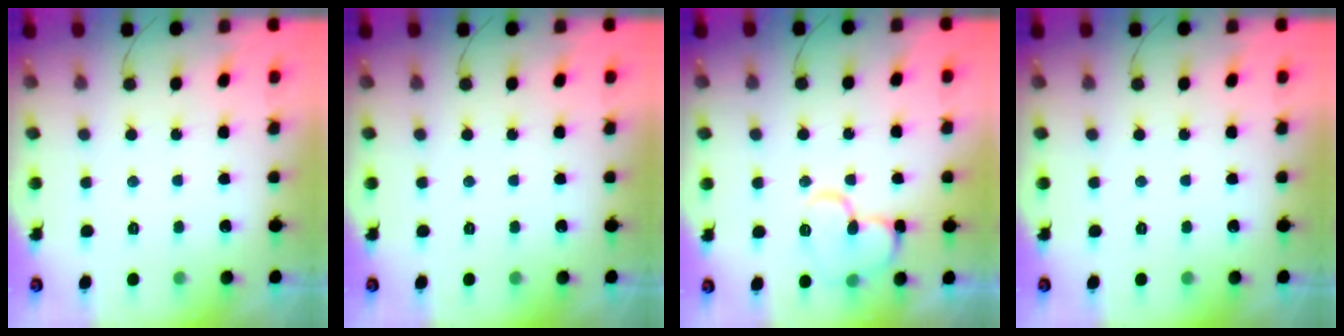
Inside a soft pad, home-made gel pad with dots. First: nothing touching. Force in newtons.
{"total": 0.0}
{"total": 11.3, "press": 11.2, "slide": 1.2}
{"total": 0.0}